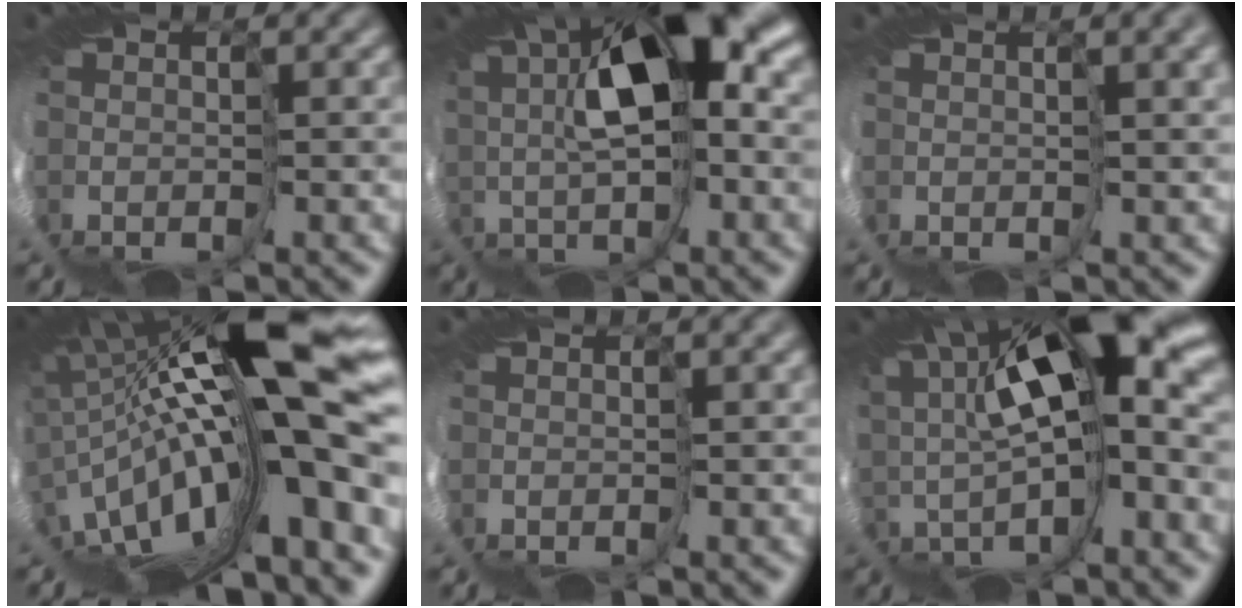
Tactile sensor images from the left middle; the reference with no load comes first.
{"total": 8.1, "force": [5.1, -0.3, 6.3], "torque": [-0.108, 0.024, 0.073]}
{"total": 5.0, "force": [2.5, 1.0, 4.2], "torque": [-0.077, 0.000, 0.062]}
{"total": 14.9, "force": [3.9, 2.3, 14.1], "torque": [-0.224, 0.002, 0.060]}
{"total": 0.6, "force": [0.0, -0.1, 0.6], "torque": [-0.010, 0.003, 0.008]}
{"total": 10.2, "force": [5.5, 0.3, 8.5], "torque": [-0.152, 0.021, 0.084]}